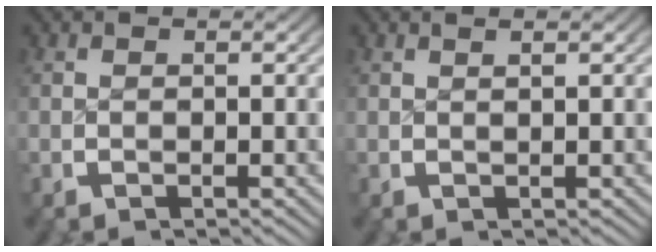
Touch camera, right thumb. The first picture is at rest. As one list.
[{"total": 0.9, "force": [0.6, -0.1, 0.6], "torque": [-0.008, 0.001, 0.014]}]